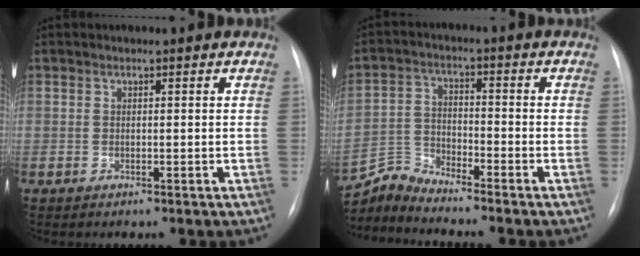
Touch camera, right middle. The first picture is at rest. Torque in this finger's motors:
{"motor_torque": [-0.56, -0.05, -0.12, -0.04]}